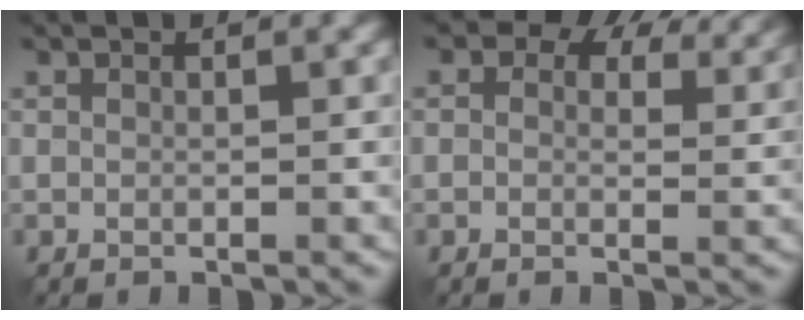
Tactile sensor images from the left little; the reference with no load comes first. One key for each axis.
{"total": 7.2, "fx": 4.7, "fy": 4.2, "fz": 3.4, "tx": -0.063, "ty": 0.003, "tz": 0.060}